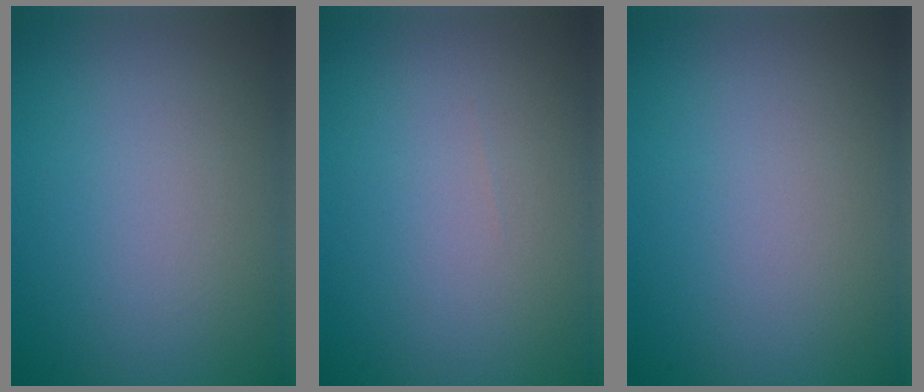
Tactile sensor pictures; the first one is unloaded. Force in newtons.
{"total": 0.0}
{"total": 0.0}